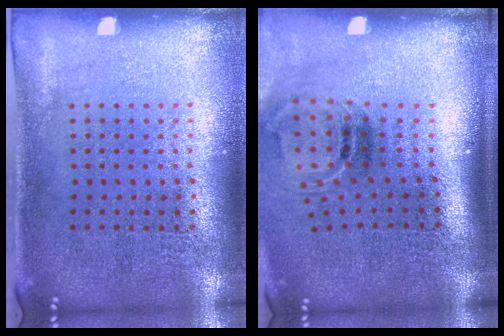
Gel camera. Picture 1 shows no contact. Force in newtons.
{"total": 1.7, "press": 1.0, "slide": 1.3}